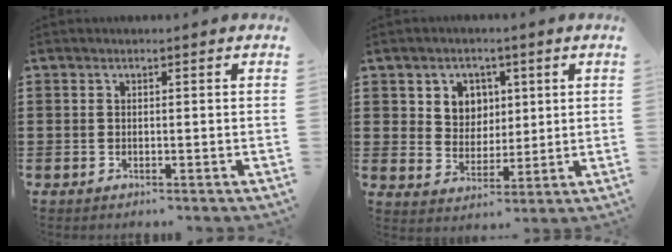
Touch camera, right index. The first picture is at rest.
{"total": 5.0, "force": [2.0, 4.5, 1.1], "torque": [-0.037, 0.010, 0.033]}